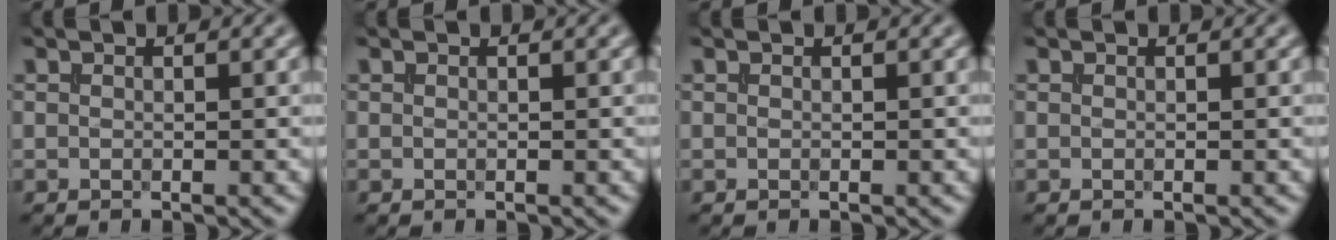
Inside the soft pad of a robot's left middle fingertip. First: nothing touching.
{"total": 0.0}
{"total": 0.0}
{"total": 0.0}